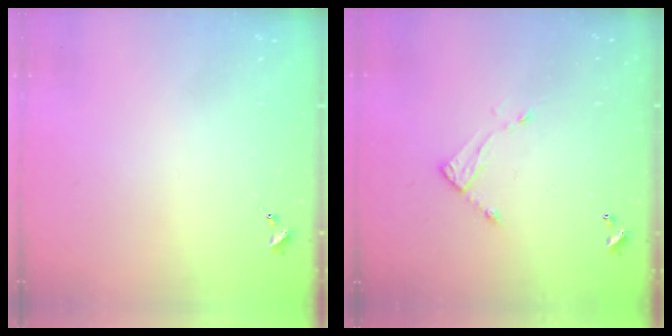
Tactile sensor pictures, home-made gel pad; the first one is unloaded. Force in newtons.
{"total": 5.5, "press": 5.5, "slide": 0.3}